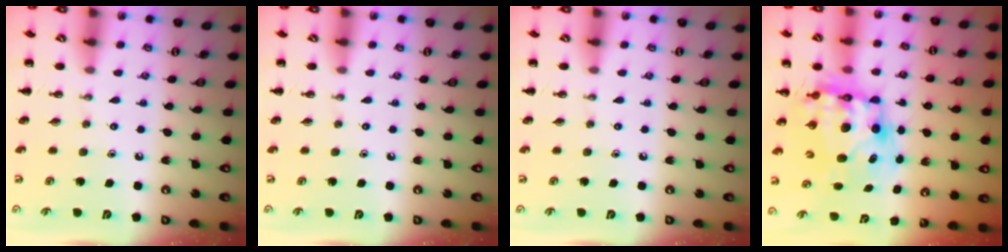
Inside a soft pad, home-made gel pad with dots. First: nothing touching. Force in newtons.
{"total": 0.0}
{"total": 0.0}
{"total": 10.2, "press": 9.9, "slide": 2.5}